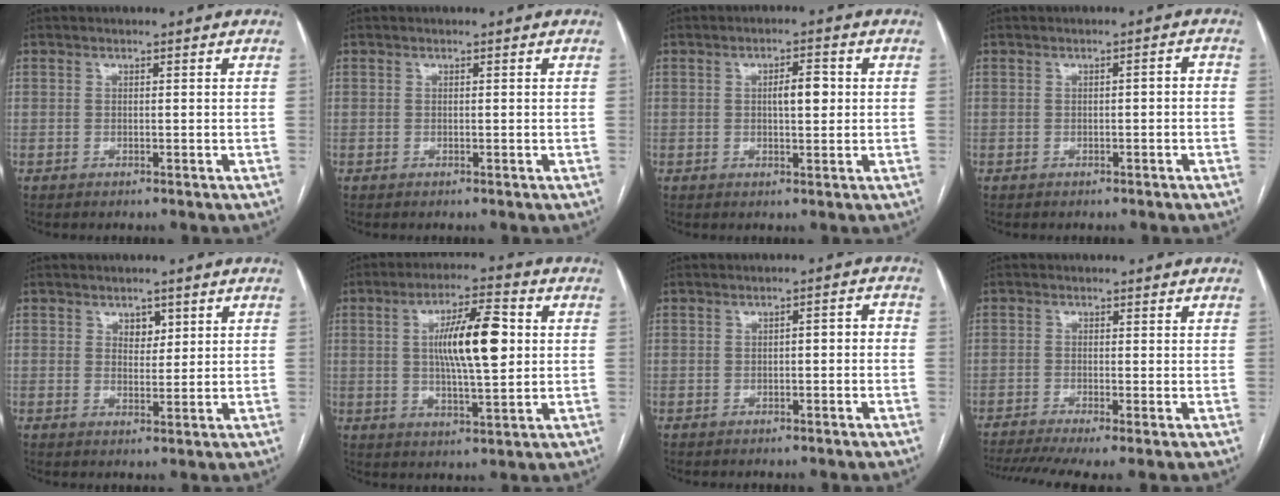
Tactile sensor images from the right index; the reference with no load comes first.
{"total": 0.0}
{"total": 3.8, "force": [0.4, 1.2, 3.6], "torque": [-0.058, 0.007, 0.008]}
{"total": 1.4, "force": [-0.4, 0.3, 1.3], "torque": [-0.014, 0.004, -0.005]}
{"total": 2.6, "force": [1.3, 1.6, 1.5], "torque": [-0.018, 0.000, 0.021]}
{"total": 11.6, "force": [1.6, 2.3, 11.2], "torque": [-0.195, 0.012, 0.027]}
{"total": 2.4, "force": [-0.7, 0.8, 2.2], "torque": [-0.027, 0.016, -0.009]}
{"total": 8.5, "force": [-6.1, 0.9, 5.8], "torque": [-0.095, -0.008, -0.100]}